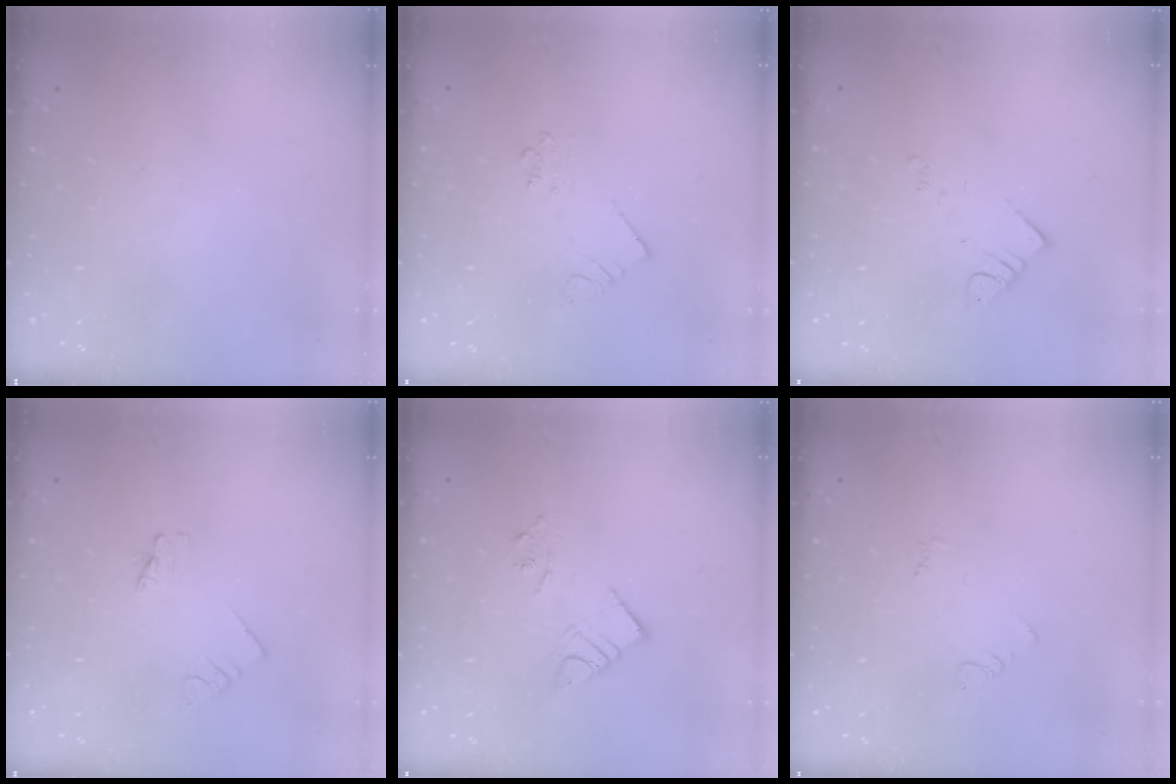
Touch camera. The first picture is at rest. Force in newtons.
{"total": 2.5, "press": 2.5, "slide": 0.2}
{"total": 3.8, "press": 3.7, "slide": 0.5}
{"total": 1.1, "press": 1.1, "slide": 0.0}
{"total": 7.1, "press": 7.1, "slide": 0.6}
{"total": 2.9, "press": 2.9, "slide": 0.4}